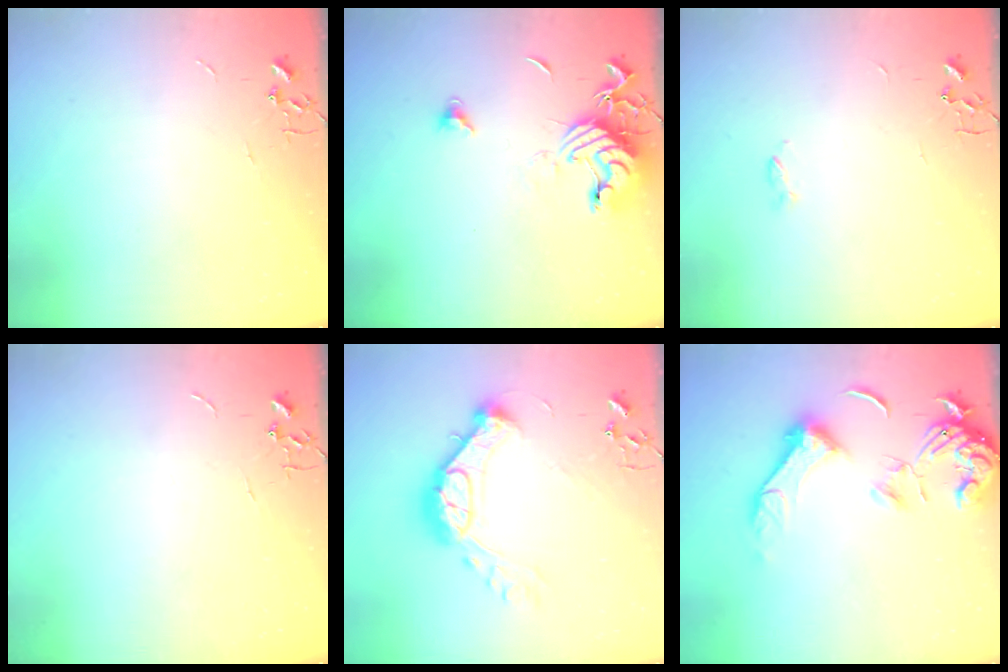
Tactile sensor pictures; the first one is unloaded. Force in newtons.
{"total": 13.9, "press": 13.8, "slide": 1.2}
{"total": 2.4, "press": 2.4, "slide": 0.5}
{"total": 0.0}
{"total": 16.3, "press": 16.3, "slide": 1.2}
{"total": 14.4, "press": 14.3, "slide": 1.6}